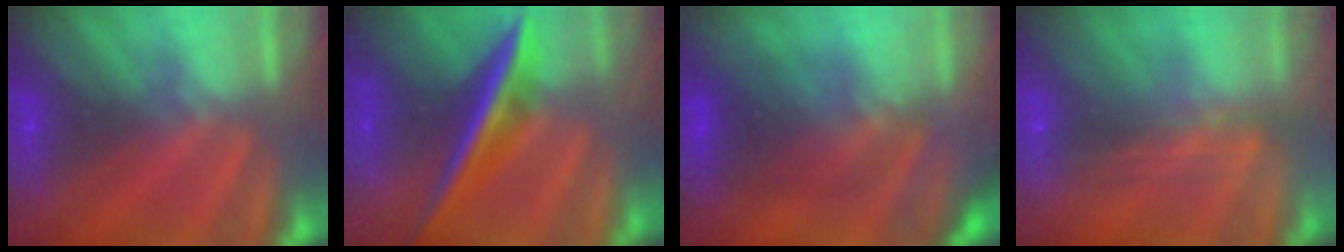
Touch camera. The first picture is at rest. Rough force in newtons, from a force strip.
{"total": 6.9}
{"total": 2.6}
{"total": 2.4}